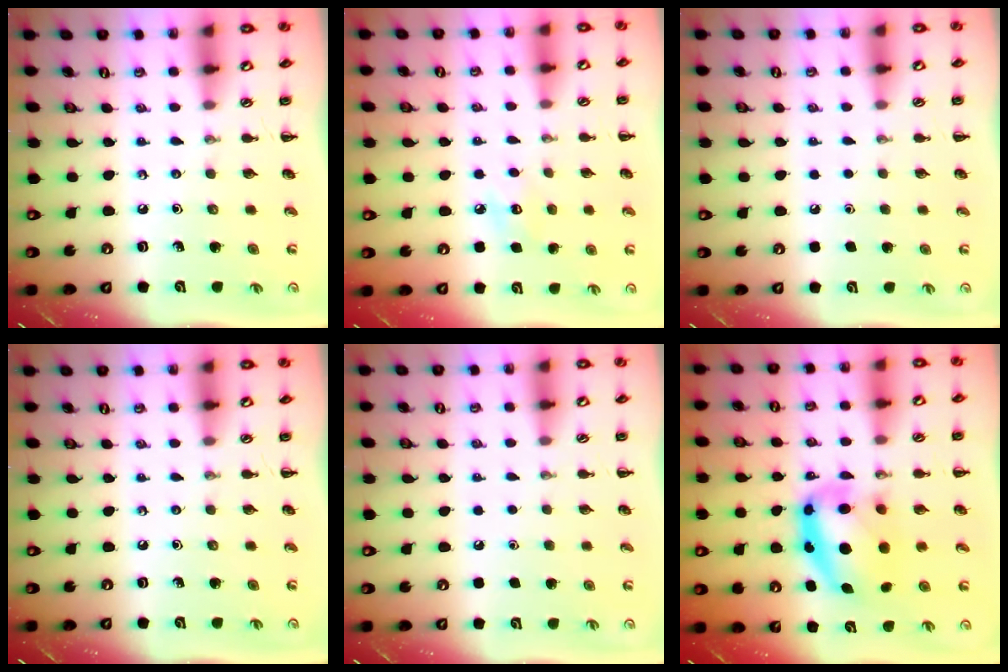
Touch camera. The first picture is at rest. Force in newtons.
{"total": 6.8, "press": 6.6, "slide": 1.8}
{"total": 1.6, "press": 1.6, "slide": 0.1}
{"total": 0.0}
{"total": 1.7, "press": 1.7, "slide": 0.1}
{"total": 11.0, "press": 10.8, "slide": 2.4}